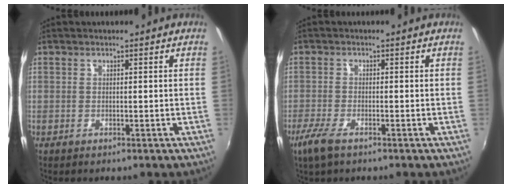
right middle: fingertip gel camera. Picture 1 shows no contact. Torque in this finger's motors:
{"motor_torque": [0.70, -0.79, 0.09, 0.09]}